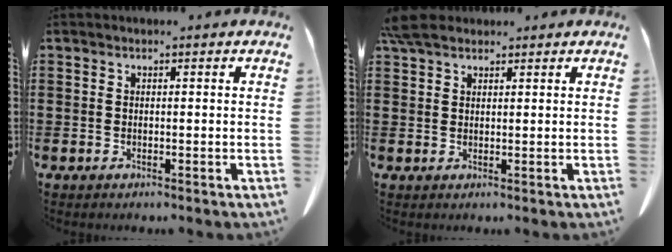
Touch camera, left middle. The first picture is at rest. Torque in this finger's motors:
{"motor_torque": [1.76, 0.38, 0.34, 0.13]}